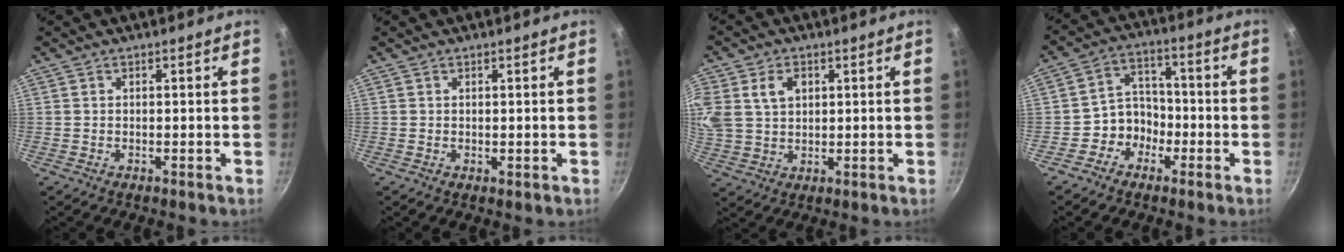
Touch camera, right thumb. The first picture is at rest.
{"total": 0.6, "force": [0.1, 0.3, 0.5], "torque": [-0.006, -0.003, 0.000]}
{"total": 14.7, "force": [4.4, 11.3, 8.3], "torque": [-0.196, 0.023, 0.089]}
{"total": 6.8, "force": [-3.1, 5.7, 2.0], "torque": [0.014, 0.048, -0.059]}